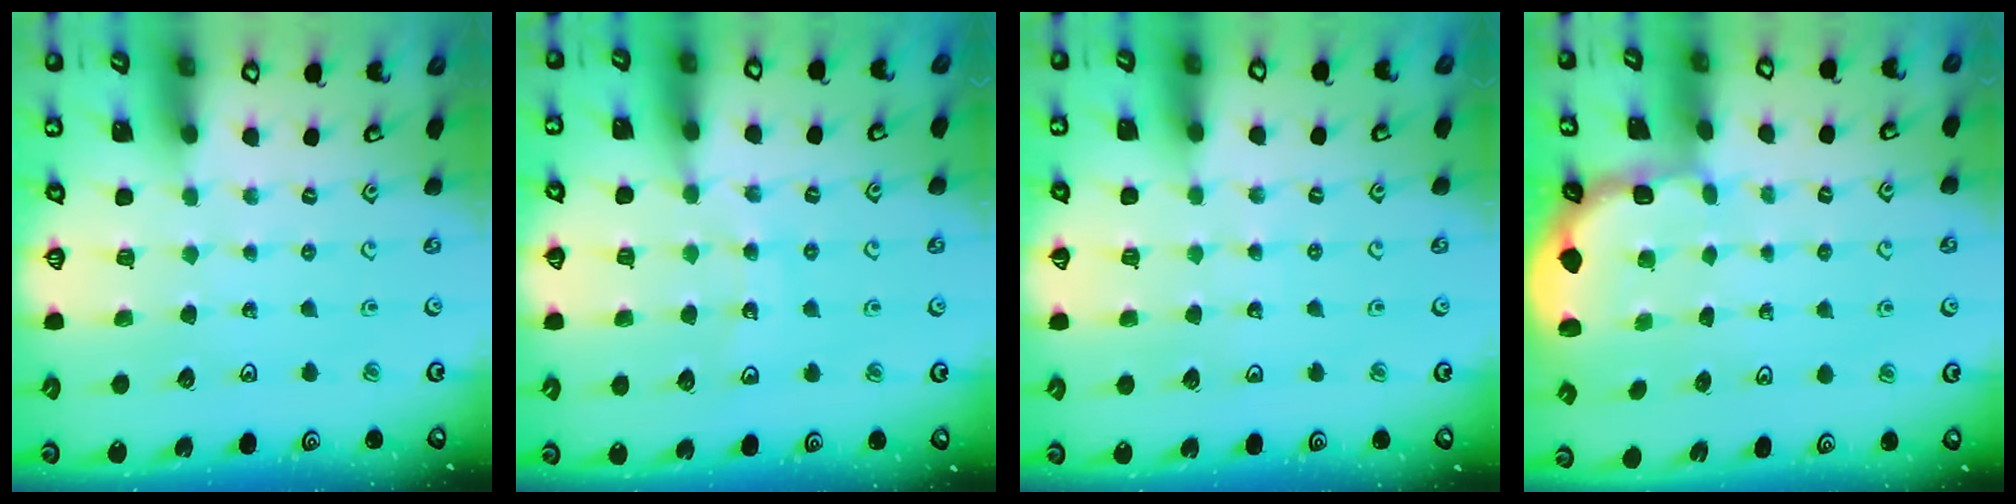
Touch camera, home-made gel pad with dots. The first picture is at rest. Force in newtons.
{"total": 11.7, "press": 11.2, "slide": 3.5}
{"total": 2.9, "press": 2.9, "slide": 0.3}
{"total": 1.9, "press": 1.8, "slide": 0.7}